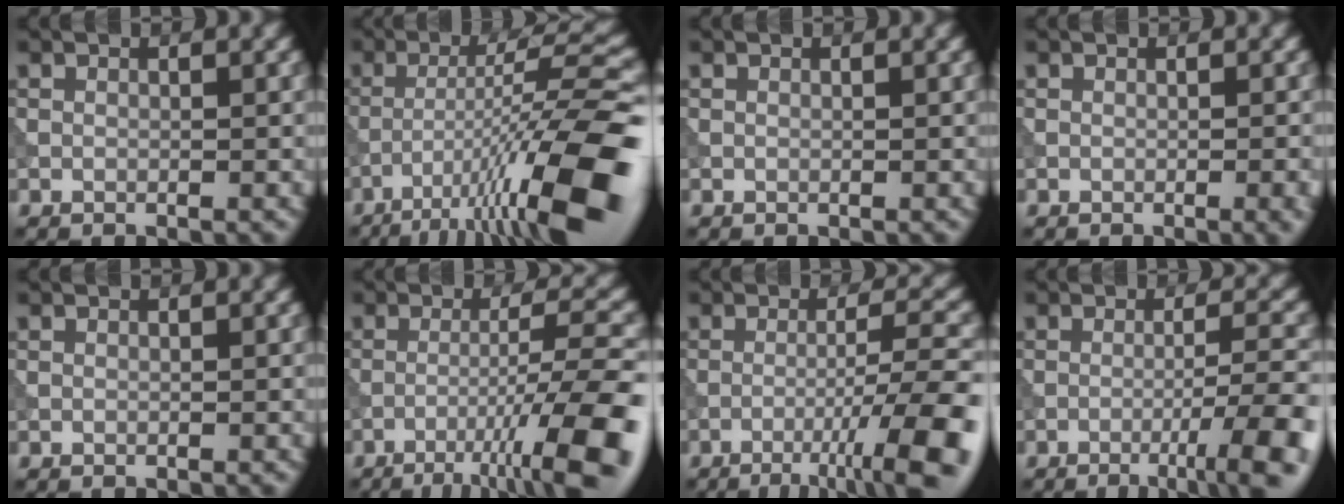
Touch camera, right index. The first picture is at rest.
{"total": 13.6, "force": [-7.0, 2.1, 11.5], "torque": [-0.183, 0.009, -0.110]}
{"total": 0.0}
{"total": 1.6, "force": [-0.4, 0.4, 1.5], "torque": [-0.014, 0.002, -0.005]}
{"total": 0.0}
{"total": 10.8, "force": [-5.8, 1.5, 9.0], "torque": [-0.129, 0.012, -0.090]}
{"total": 9.2, "force": [-4.4, 1.3, 7.9], "torque": [-0.111, 0.010, -0.068]}
{"total": 6.9, "force": [-3.1, 1.2, 6.1], "torque": [-0.086, 0.006, -0.046]}